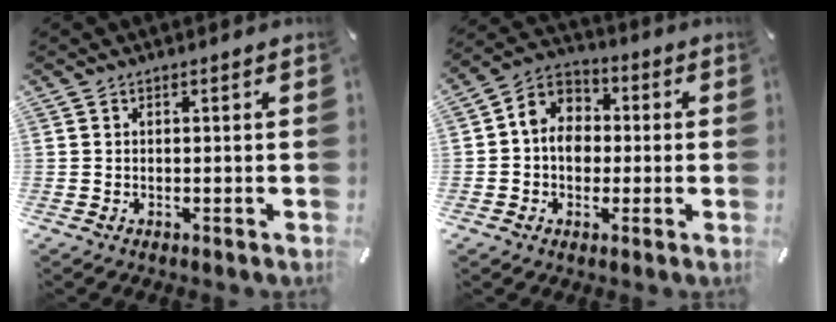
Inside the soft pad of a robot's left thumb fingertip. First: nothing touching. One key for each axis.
{"total": 8.0, "fx": -0.5, "fy": 7.2, "fz": 3.5, "tx": -0.083, "ty": 0.010, "tz": -0.015}